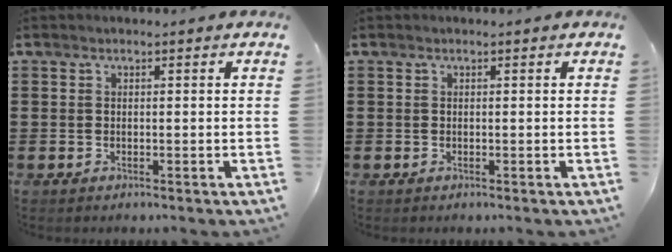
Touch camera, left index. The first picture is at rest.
{"total": 0.0}